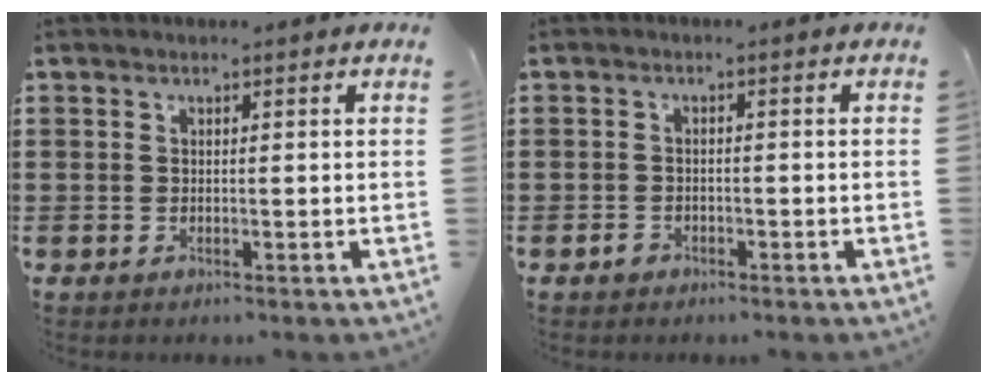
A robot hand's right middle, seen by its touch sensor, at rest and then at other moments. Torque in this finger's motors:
{"motor_torque": [1.07, -0.15, 0.15, 0.00]}